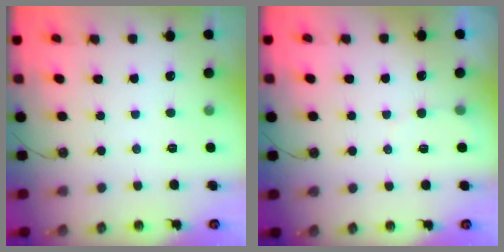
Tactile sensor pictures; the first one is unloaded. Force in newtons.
{"total": 1.7, "press": 1.7, "slide": 0.2}